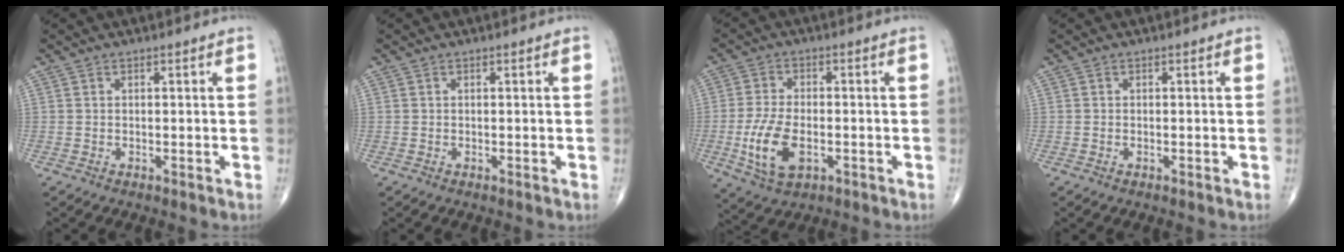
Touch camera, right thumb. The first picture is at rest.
{"total": 0.0}
{"total": 9.9, "force": [-2.6, 5.3, 8.0], "torque": [-0.158, 0.003, -0.042]}
{"total": 0.0}